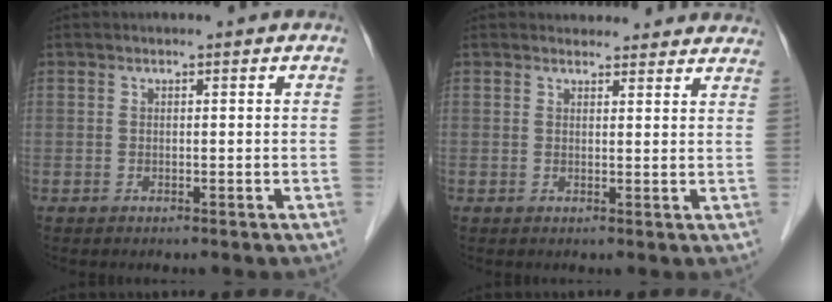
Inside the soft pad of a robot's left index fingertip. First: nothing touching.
{"total": 8.7, "force": [8.2, 2.6, 1.4], "torque": [0.010, 0.013, 0.073]}